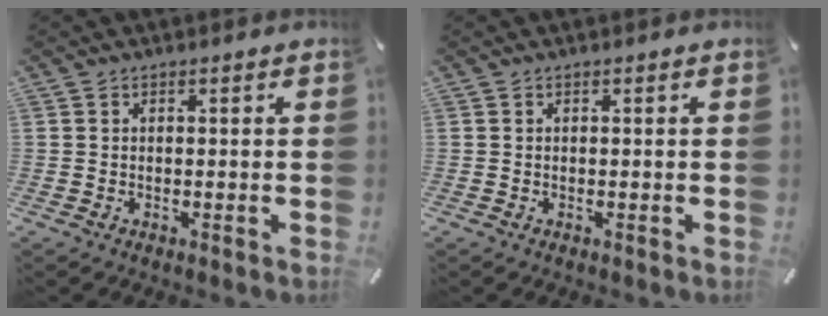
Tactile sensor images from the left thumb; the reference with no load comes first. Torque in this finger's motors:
{"motor_torque": [0.00, 0.00, -0.01, 0.01, 0.00]}